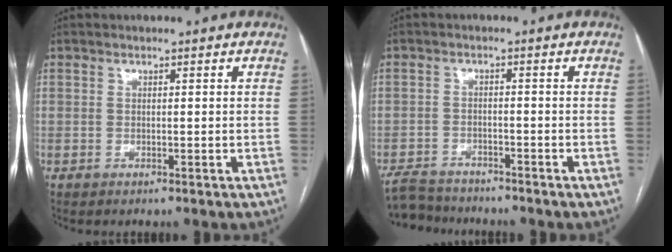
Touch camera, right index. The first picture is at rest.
{"total": 5.2, "force": [-5.1, 1.1, 0.2], "torque": [-0.002, -0.014, -0.092]}